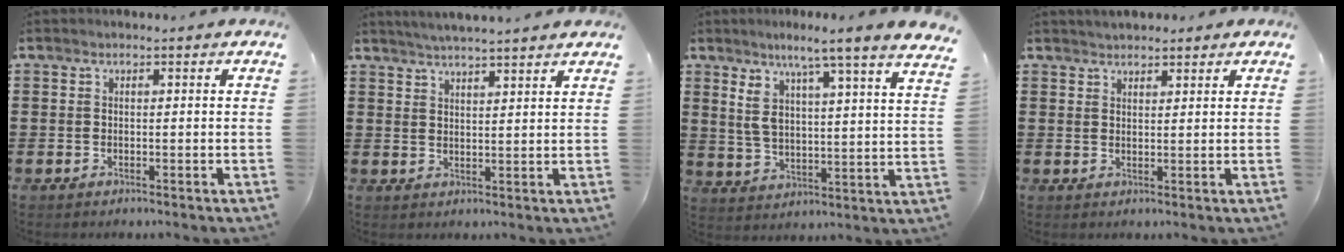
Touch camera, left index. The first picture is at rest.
{"total": 3.0, "force": [2.9, -0.6, 0.5], "torque": [-0.019, -0.011, 0.052]}
{"total": 7.1, "force": [5.1, 0.2, 4.9], "torque": [-0.116, -0.034, 0.079]}
{"total": 2.1, "force": [2.0, 0.4, 0.1], "torque": [-0.006, 0.002, 0.039]}